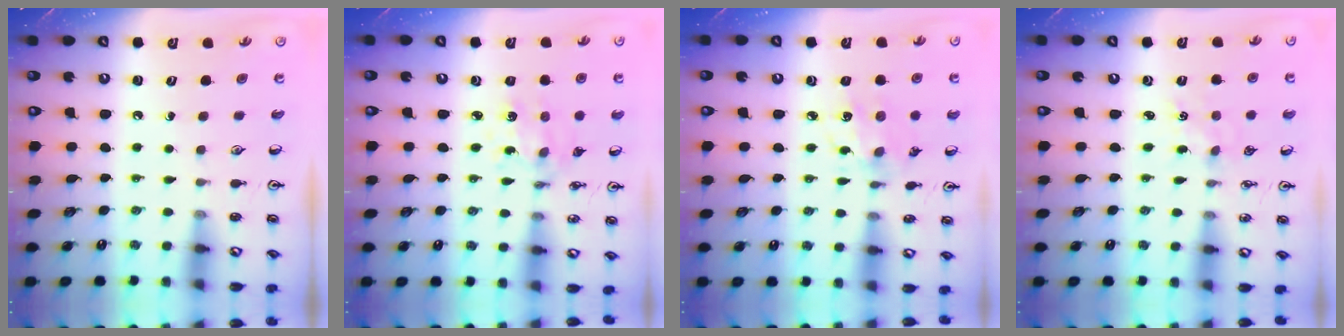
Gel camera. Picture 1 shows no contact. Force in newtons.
{"total": 2.4, "press": 2.4, "slide": 0.5}
{"total": 6.7, "press": 6.7, "slide": 0.4}
{"total": 2.6, "press": 2.6, "slide": 0.4}